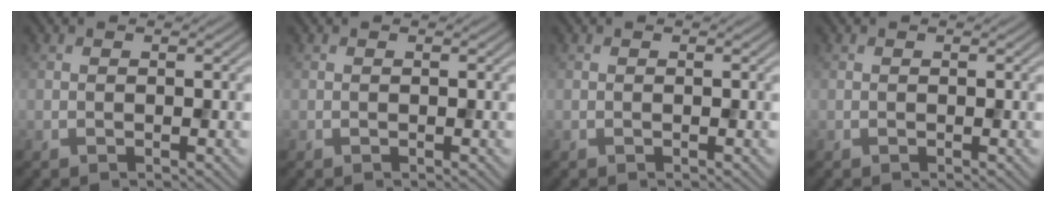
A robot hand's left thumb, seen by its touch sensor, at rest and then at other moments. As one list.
[{"total": 0.0}, {"total": 0.0}, {"total": 0.0}]